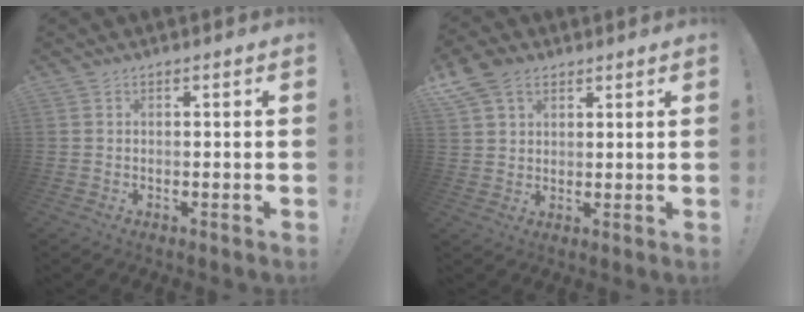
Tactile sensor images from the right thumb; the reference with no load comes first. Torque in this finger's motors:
{"motor_torque": [-0.49, 1.12, 0.22, -0.11, 0.02]}